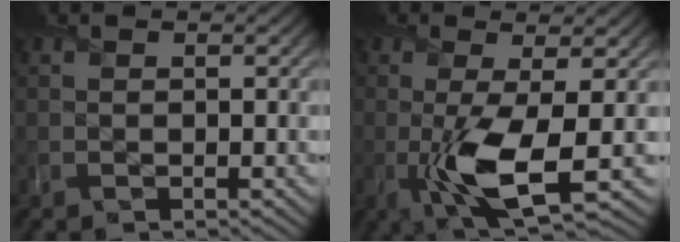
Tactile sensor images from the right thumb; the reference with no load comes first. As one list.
[{"total": 7.7, "force": [-1.5, 2.1, 7.2], "torque": [-0.142, -0.010, -0.030]}]